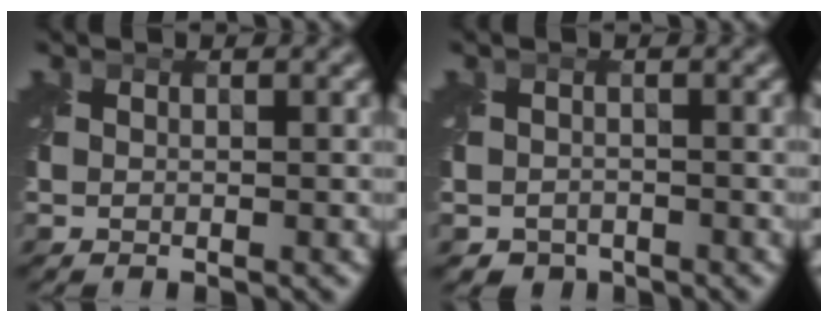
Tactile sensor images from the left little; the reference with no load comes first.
{"total": 1.7, "force": [-1.3, 1.1, 0.2], "torque": [0.002, -0.010, -0.026]}